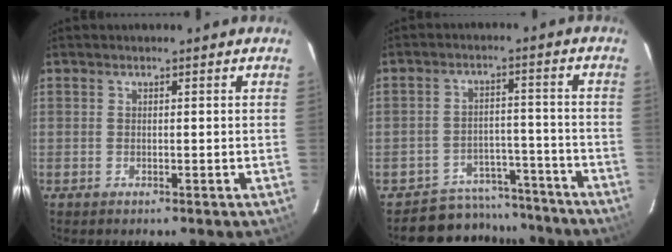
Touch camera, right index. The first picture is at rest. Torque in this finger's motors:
{"motor_torque": [-0.15, -0.08, -0.25, -0.16]}